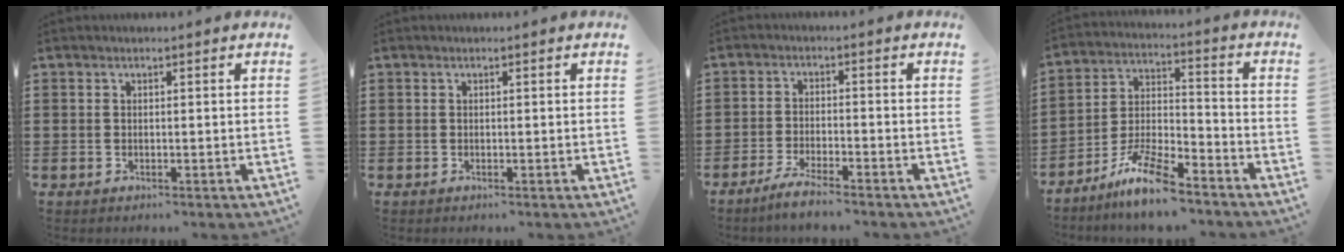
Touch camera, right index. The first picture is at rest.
{"total": 0.0}
{"total": 3.4, "force": [-3.1, -0.1, 1.4], "torque": [-0.032, -0.001, -0.062]}
{"total": 9.4, "force": [-7.7, 1.8, 5.2], "torque": [-0.118, 0.009, -0.151]}